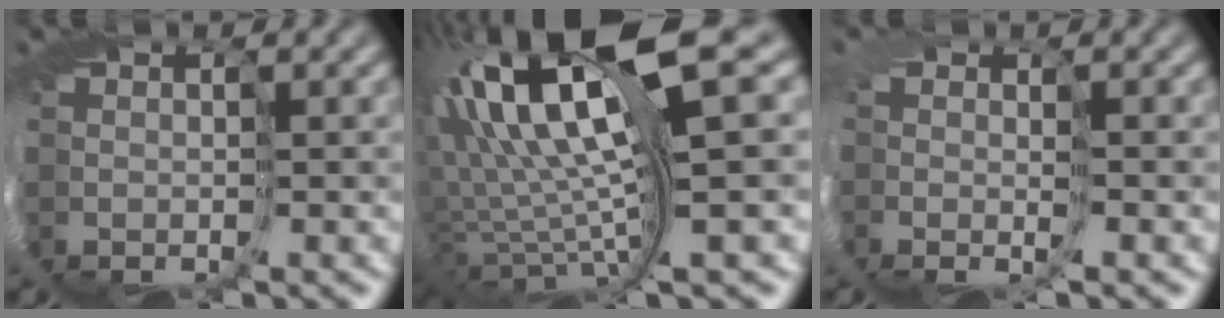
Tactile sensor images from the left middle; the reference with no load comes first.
{"total": 14.3, "force": [5.3, 2.5, 13.1], "torque": [-0.257, 0.011, 0.109]}
{"total": 2.2, "force": [-0.4, 1.2, 1.7], "torque": [-0.043, -0.007, -0.004]}